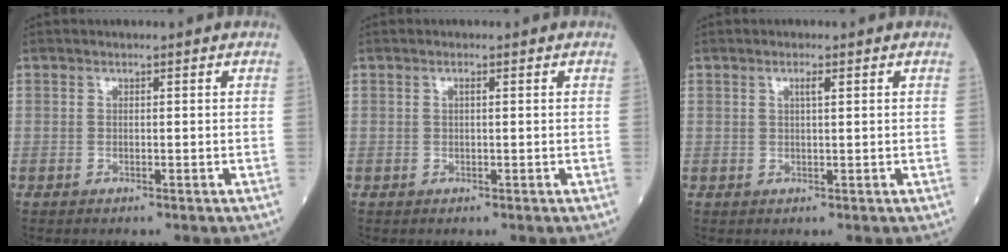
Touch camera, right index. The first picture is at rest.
{"total": 0.6, "force": [0.2, 0.1, 0.6], "torque": [-0.013, 0.001, 0.004]}
{"total": 1.4, "force": [0.7, 0.1, 1.2], "torque": [-0.023, -0.001, 0.010]}